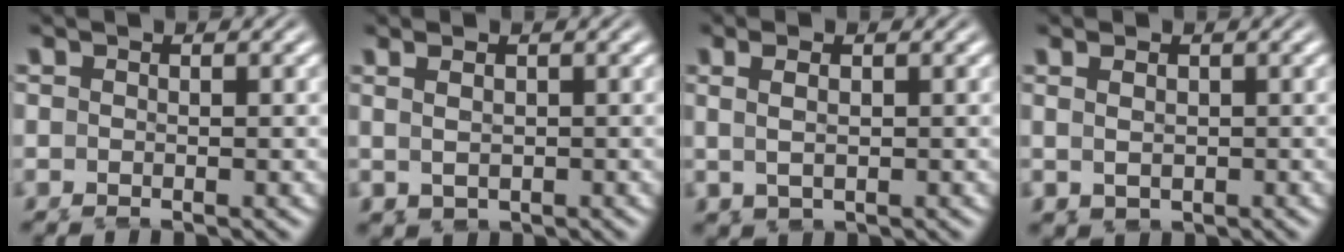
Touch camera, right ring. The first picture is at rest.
{"total": 1.6, "force": [0.3, 1.0, 1.2], "torque": [-0.020, -0.005, 0.012]}
{"total": 2.2, "force": [0.3, 1.2, 1.8], "torque": [-0.035, 0.003, 0.008]}
{"total": 1.6, "force": [0.2, 1.1, 1.0], "torque": [-0.017, -0.010, 0.013]}